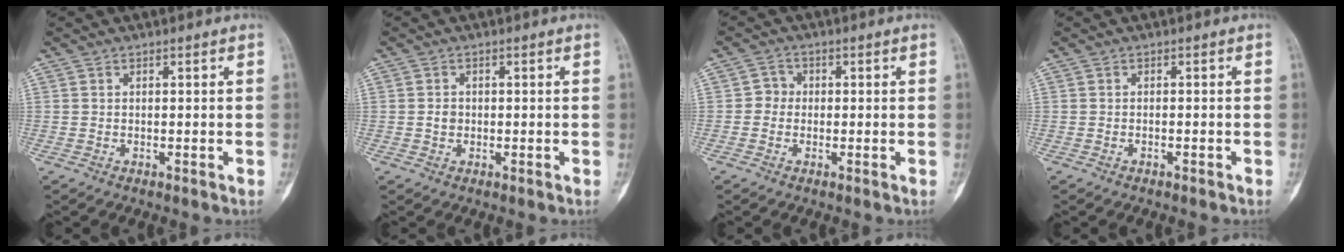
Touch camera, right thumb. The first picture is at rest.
{"total": 1.5, "force": [-0.1, 1.2, 0.8], "torque": [-0.009, 0.005, -0.003]}
{"total": 2.4, "force": [-0.3, 2.3, 0.8], "torque": [0.004, 0.010, -0.014]}
{"total": 0.6, "force": [-0.5, 0.1, 0.3], "torque": [-0.012, 0.007, -0.006]}